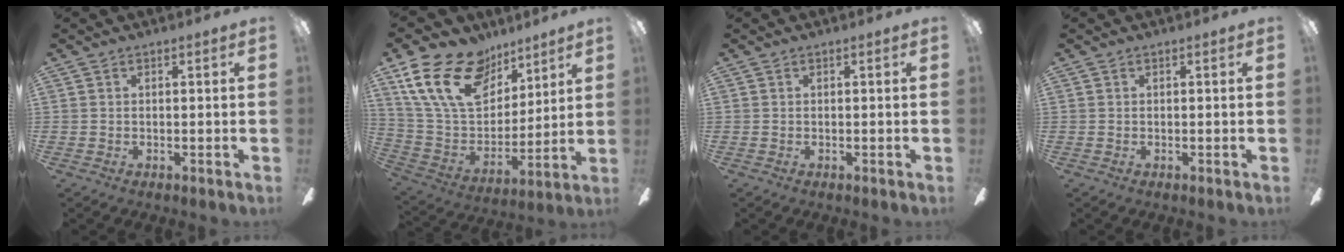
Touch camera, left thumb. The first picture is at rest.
{"total": 22.5, "force": [13.2, 13.8, 12.0], "torque": [-0.237, -0.060, 0.243]}
{"total": 0.0}
{"total": 0.0}